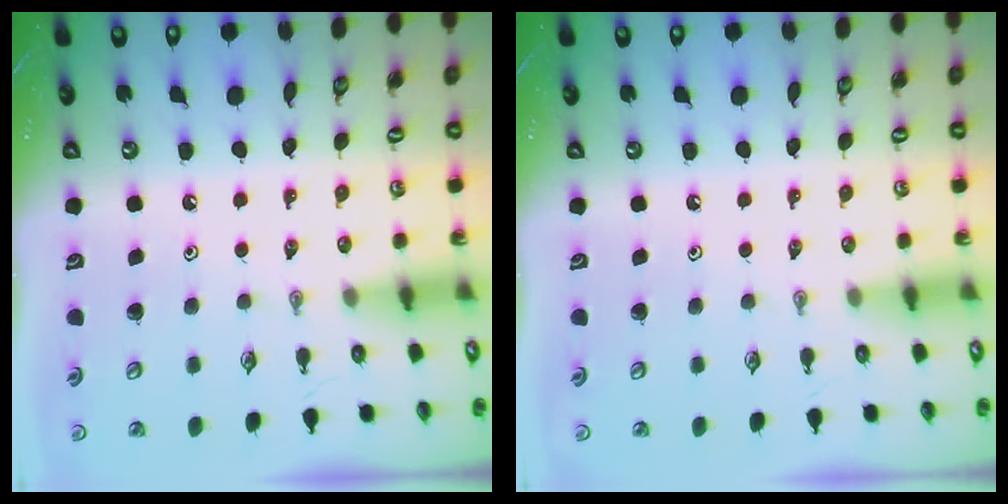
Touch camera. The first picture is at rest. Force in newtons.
{"total": 0.0}